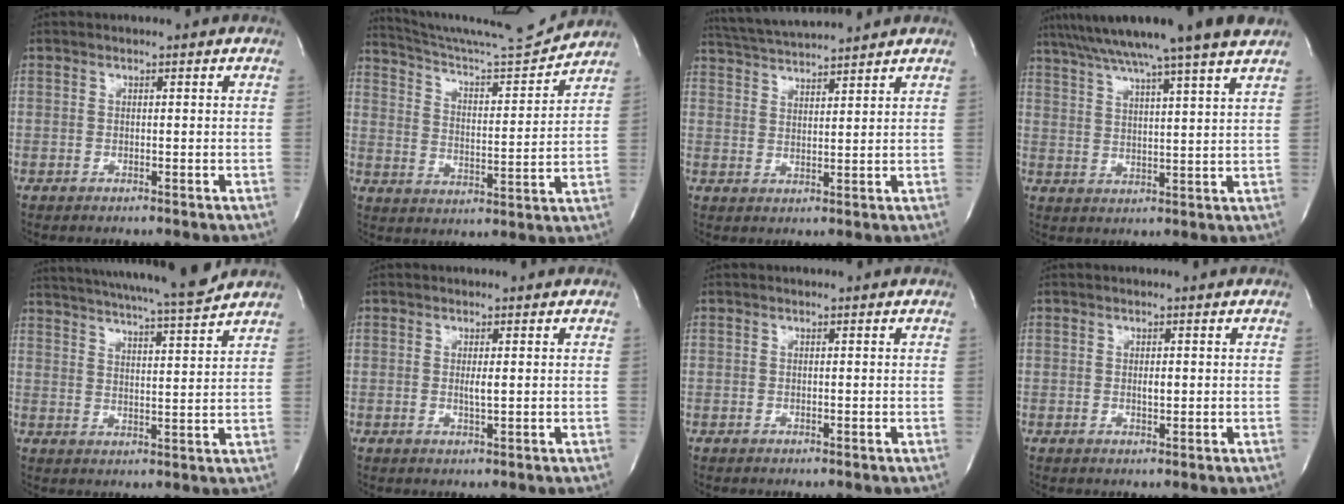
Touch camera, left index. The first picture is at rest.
{"total": 14.7, "force": [14.4, -1.1, 3.1], "torque": [-0.056, -0.030, 0.225]}
{"total": 9.0, "force": [8.5, -0.7, 2.7], "torque": [-0.055, 0.022, 0.145]}
{"total": 17.7, "force": [14.7, -1.4, 9.6], "torque": [-0.168, 0.012, 0.210]}
{"total": 16.5, "force": [15.2, -0.8, 6.3], "torque": [-0.112, -0.020, 0.216]}
{"total": 1.3, "force": [0.2, 0.0, 1.3], "torque": [-0.027, -0.003, 0.003]}
{"total": 0.0}
{"total": 1.0, "force": [0.1, 0.4, 0.9], "torque": [-0.015, -0.002, 0.003]}